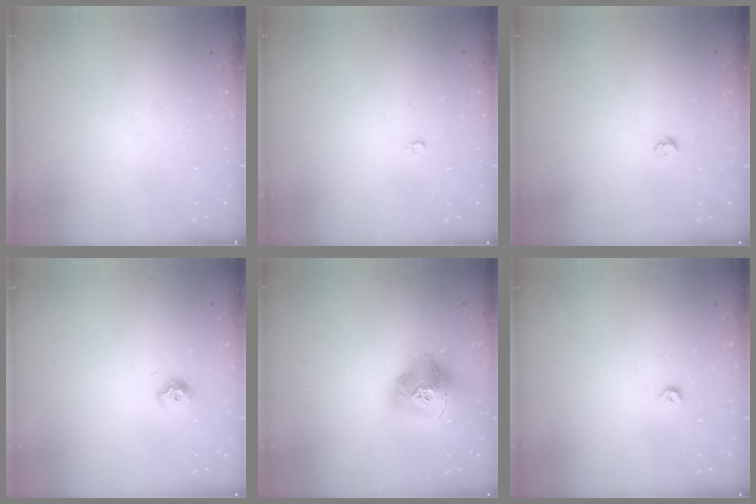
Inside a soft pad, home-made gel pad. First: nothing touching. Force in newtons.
{"total": 2.4, "press": 2.4, "slide": 0.2}
{"total": 3.8, "press": 3.7, "slide": 0.5}
{"total": 7.8, "press": 7.8, "slide": 0.3}
{"total": 17.0, "press": 16.9, "slide": 1.5}
{"total": 3.9, "press": 3.8, "slide": 0.7}